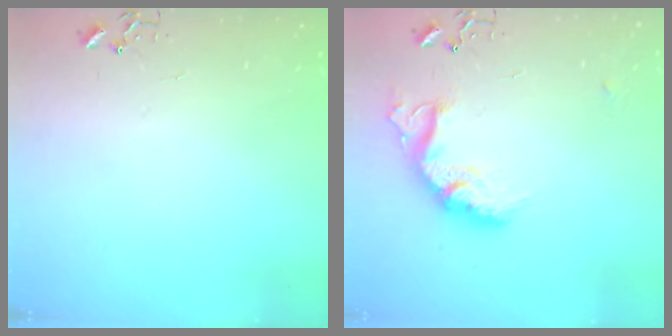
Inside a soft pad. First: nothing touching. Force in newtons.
{"total": 16.9, "press": 16.9, "slide": 1.2}